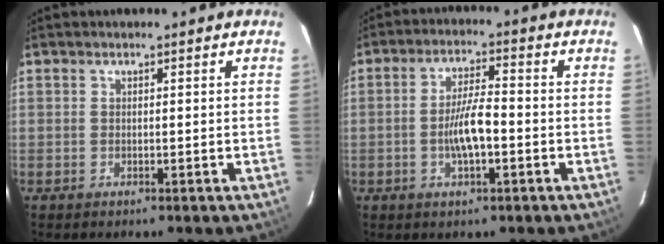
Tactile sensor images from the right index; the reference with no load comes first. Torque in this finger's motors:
{"motor_torque": [0.64, -0.35, 0.46, 0.09]}